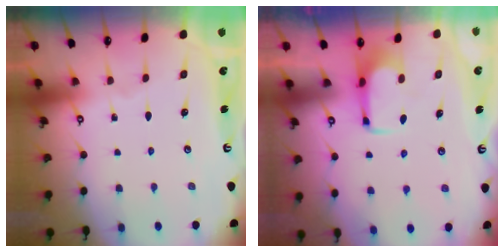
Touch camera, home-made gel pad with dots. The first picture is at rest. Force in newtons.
{"total": 2.0, "press": 2.0, "slide": 0.2}